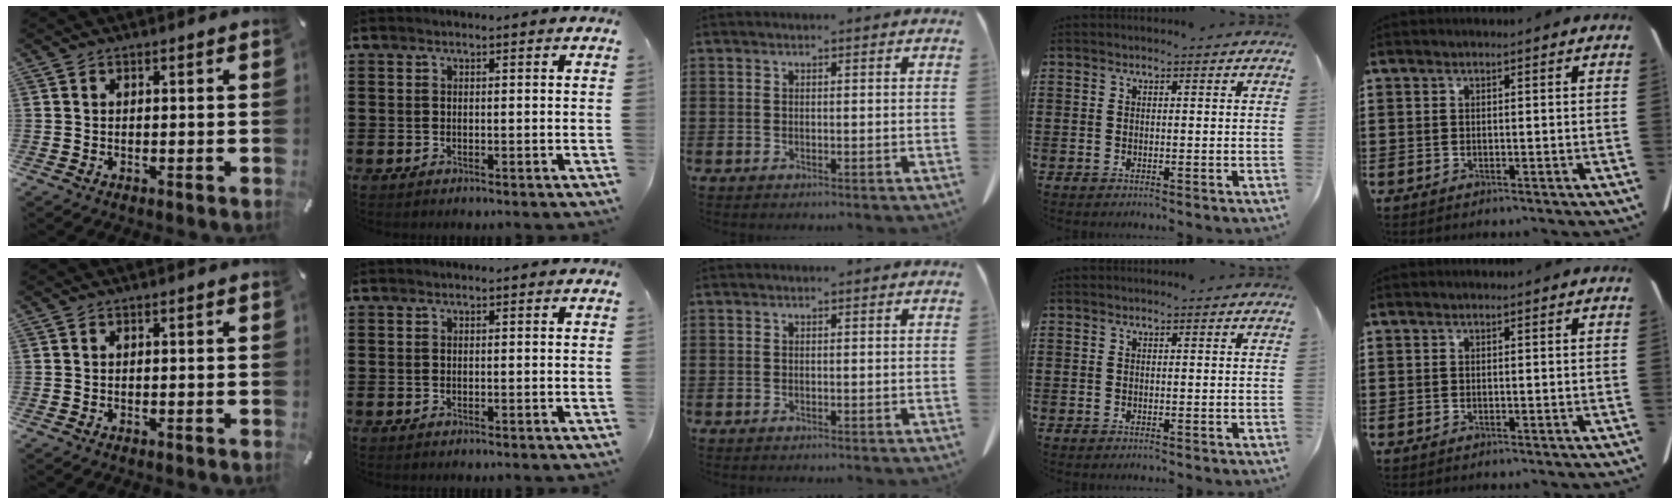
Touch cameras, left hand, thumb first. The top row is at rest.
{}